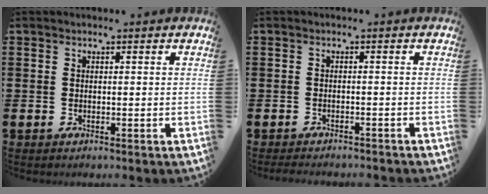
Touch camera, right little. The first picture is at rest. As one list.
[{"total": 1.2, "force": [-1.2, 0.0, 0.0], "torque": [-0.003, 0.000, -0.024]}]